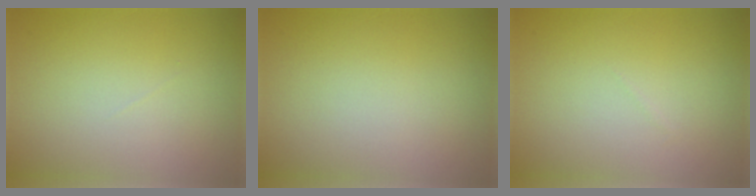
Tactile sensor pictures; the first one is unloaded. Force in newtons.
{"total": 0.0}
{"total": 0.0}